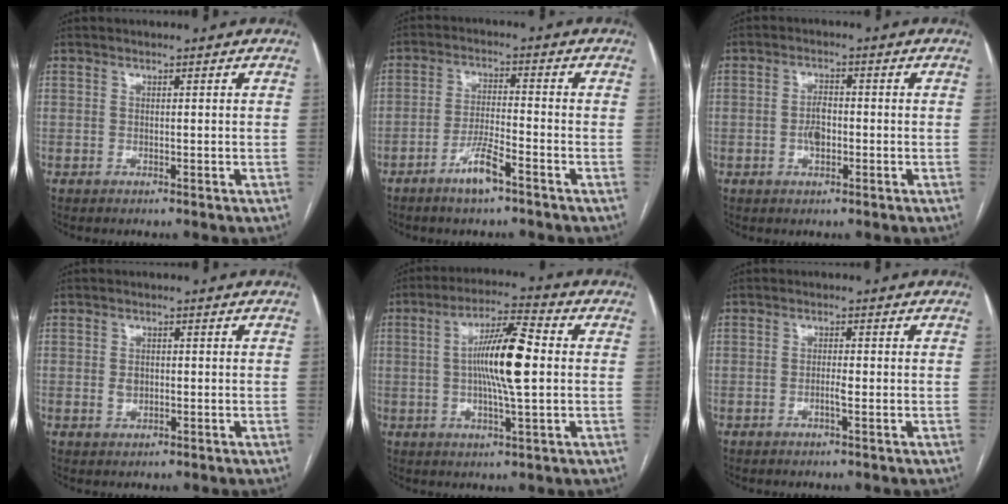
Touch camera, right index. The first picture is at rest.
{"total": 5.7, "force": [-3.7, 0.6, 4.3], "torque": [-0.086, -0.002, -0.068]}
{"total": 3.3, "force": [-0.7, 1.7, 2.7], "torque": [-0.052, 0.003, -0.012]}
{"total": 2.1, "force": [-0.1, 1.5, 1.4], "torque": [-0.024, 0.001, 0.002]}
{"total": 11.3, "force": [0.5, 1.2, 11.2], "torque": [-0.204, 0.010, 0.004]}
{"total": 1.7, "force": [-0.5, 0.2, 1.6], "torque": [-0.031, 0.001, -0.010]}